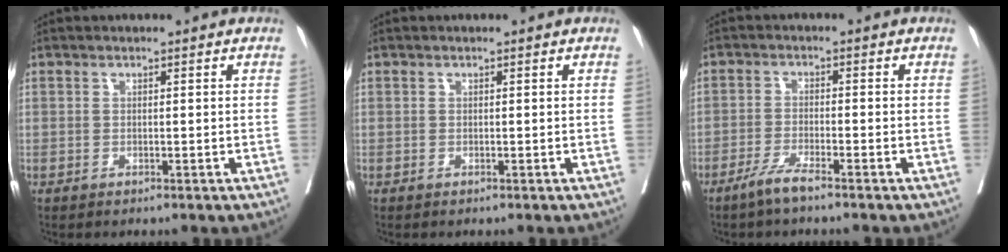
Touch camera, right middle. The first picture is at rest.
{"total": 0.0}
{"total": 3.6, "force": [-2.8, -0.3, 2.3], "torque": [-0.047, -0.006, -0.057]}